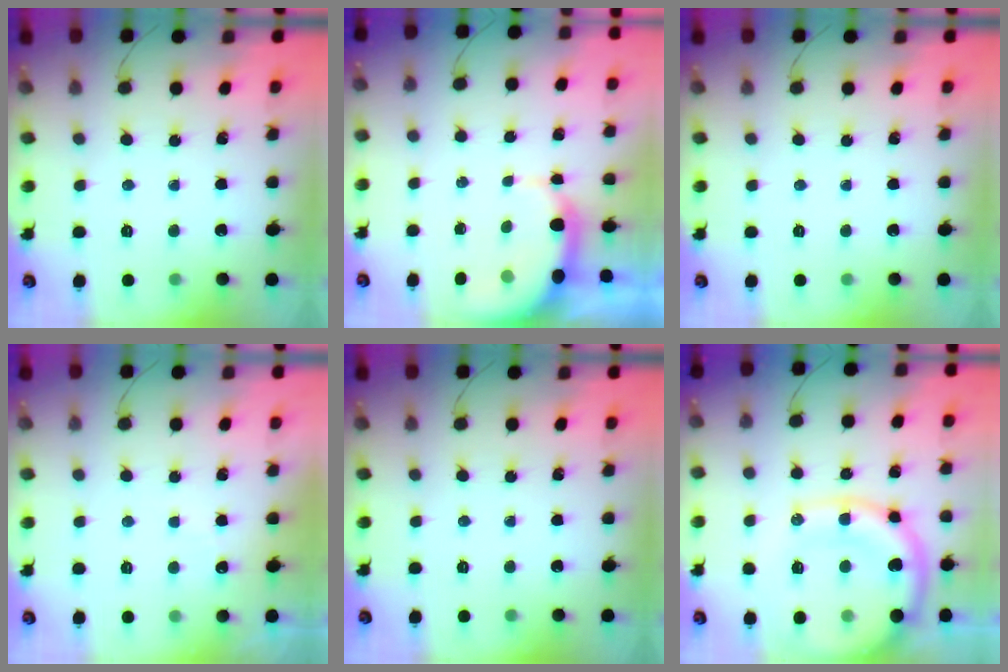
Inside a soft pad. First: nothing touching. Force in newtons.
{"total": 6.2, "press": 6.1, "slide": 1.1}
{"total": 0.0}
{"total": 5.9, "press": 5.9, "slide": 0.8}
{"total": 0.0}
{"total": 16.8, "press": 16.7, "slide": 1.4}